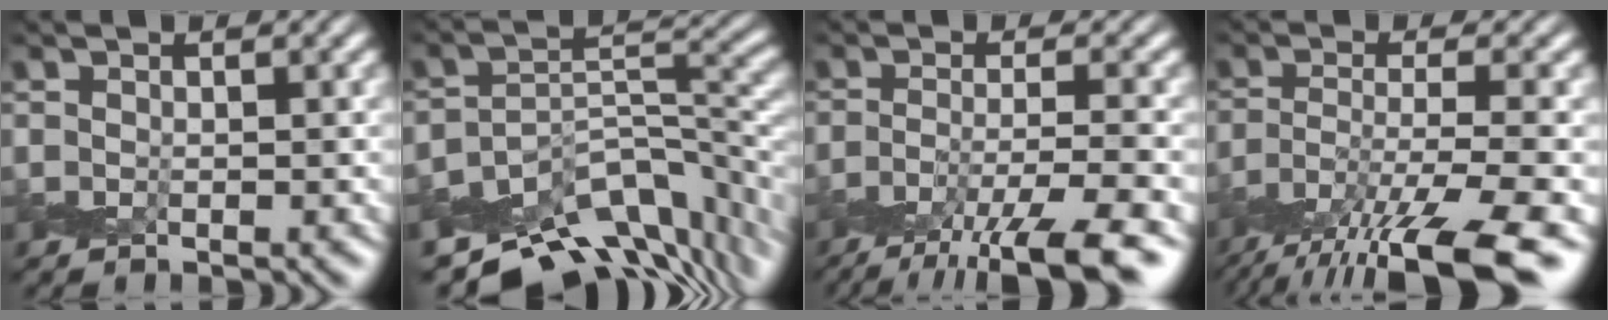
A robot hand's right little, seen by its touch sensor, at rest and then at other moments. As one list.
[{"total": 11.4, "force": [-8.4, 5.2, 5.7], "torque": [-0.086, -0.001, -0.129]}, {"total": 7.4, "force": [-5.0, 1.4, 5.2], "torque": [-0.079, -0.004, -0.091]}, {"total": 10.1, "force": [-7.1, 2.2, 6.8], "torque": [-0.118, -0.009, -0.123]}]